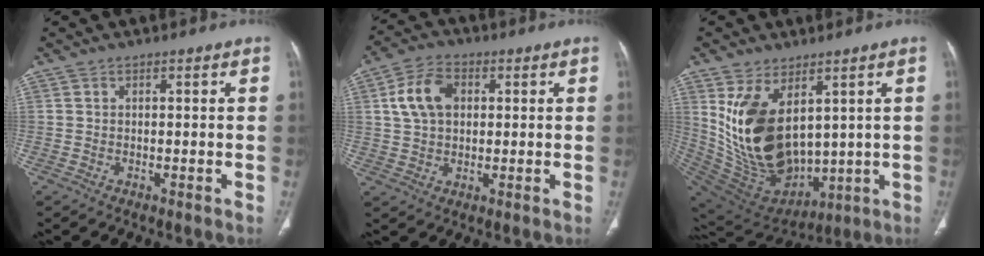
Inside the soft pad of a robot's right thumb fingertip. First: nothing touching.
{"total": 8.9, "force": [2.0, 6.2, 6.1], "torque": [-0.107, 0.011, 0.034]}
{"total": 19.6, "force": [4.5, 11.8, 15.0], "torque": [-0.256, -0.038, 0.125]}